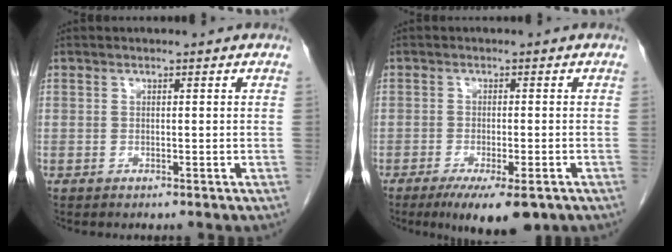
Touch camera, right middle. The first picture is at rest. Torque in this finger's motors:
{"motor_torque": [1.16, -0.98, 0.14, 0.10]}